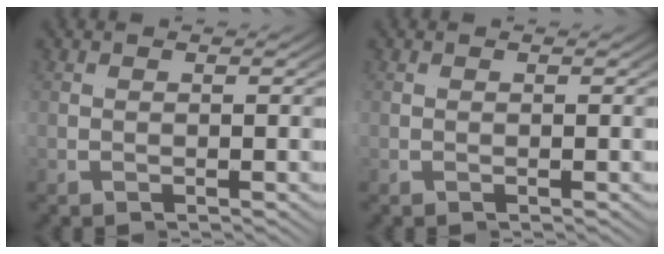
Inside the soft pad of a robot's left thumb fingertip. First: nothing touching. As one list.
[{"total": 0.0}]